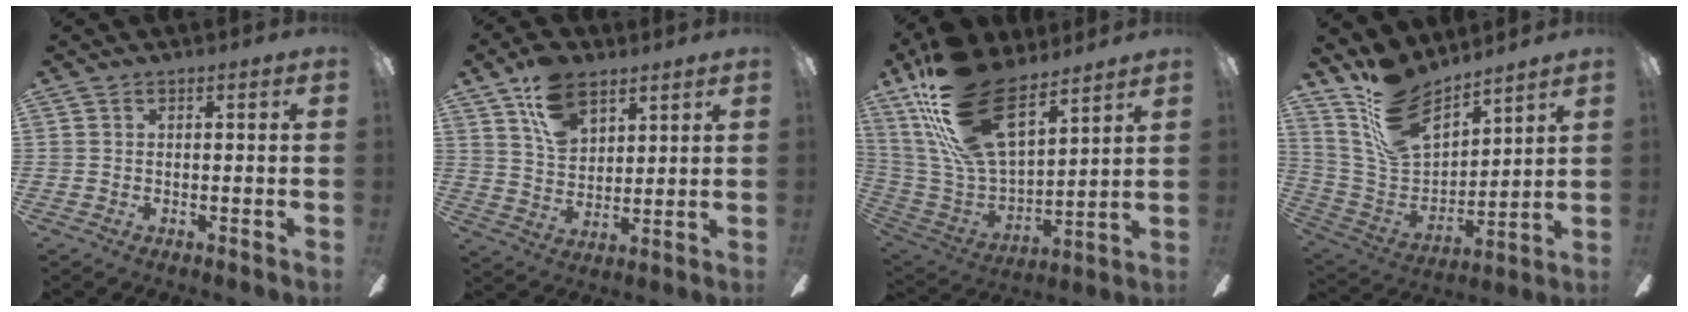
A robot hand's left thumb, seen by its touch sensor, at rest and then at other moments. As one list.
[{"total": 11.6, "force": [7.2, 7.0, 5.9], "torque": [-0.112, -0.019, 0.138]}, {"total": 25.8, "force": [16.0, 12.5, 15.9], "torque": [-0.327, -0.098, 0.288]}, {"total": 17.3, "force": [12.8, 8.2, 8.1], "torque": [-0.178, -0.074, 0.243]}]